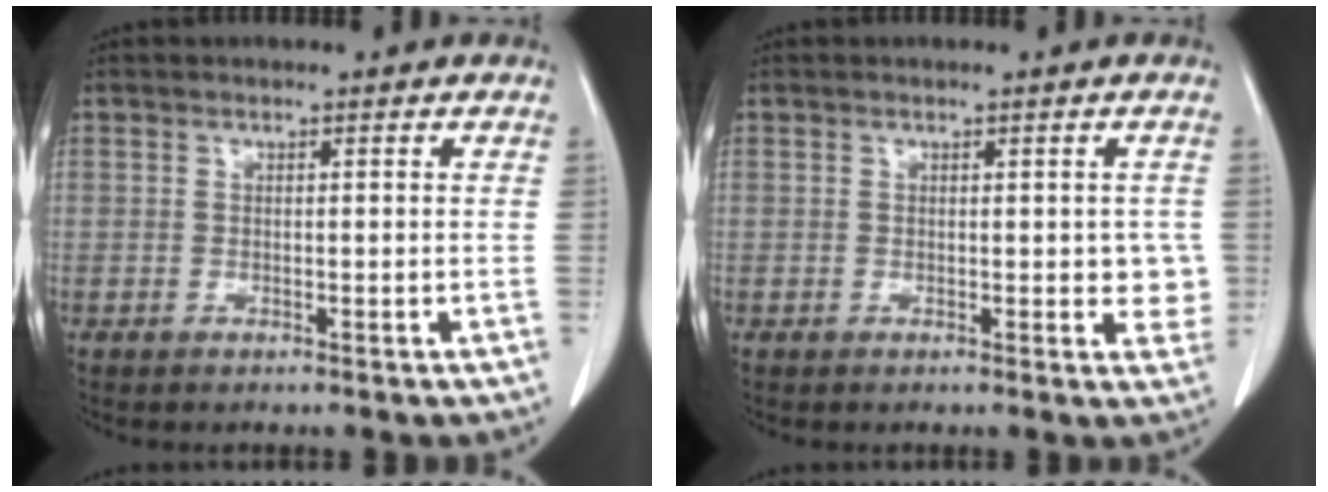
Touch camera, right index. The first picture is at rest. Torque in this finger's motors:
{"motor_torque": [0.28, -0.05, 0.07, 0.02]}